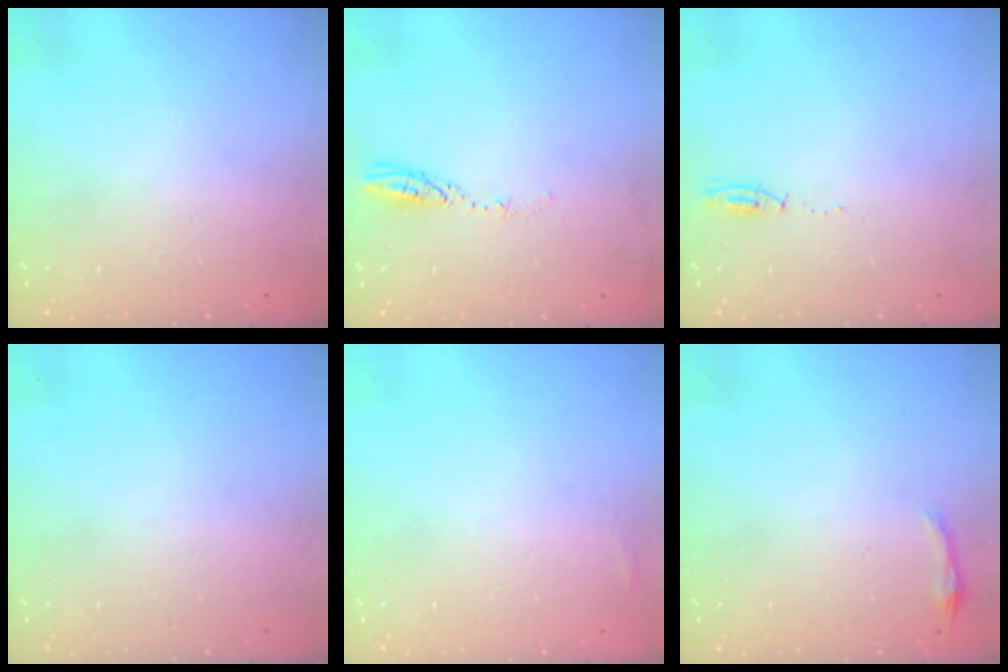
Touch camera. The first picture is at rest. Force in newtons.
{"total": 4.0, "press": 3.9, "slide": 0.5}
{"total": 3.4, "press": 3.3, "slide": 0.8}
{"total": 0.0}
{"total": 9.7, "press": 4.2, "slide": 8.8}
{"total": 3.1, "press": 3.0, "slide": 0.7}